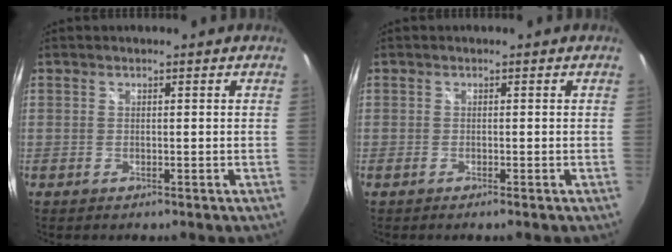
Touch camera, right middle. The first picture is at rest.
{"total": 0.7, "force": [-0.6, -0.2, 0.4], "torque": [-0.006, -0.001, -0.012]}